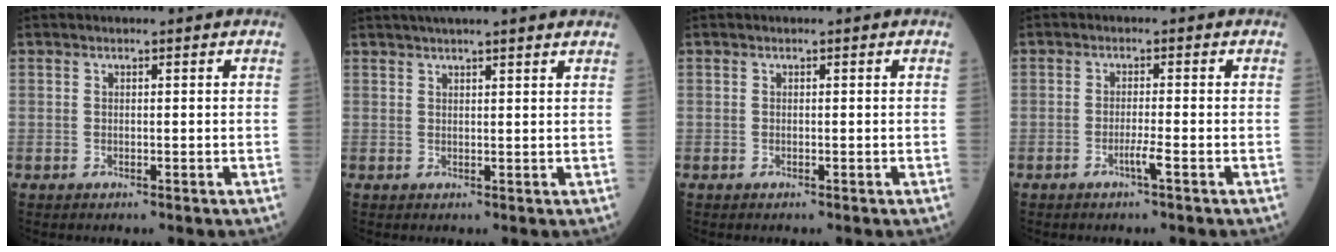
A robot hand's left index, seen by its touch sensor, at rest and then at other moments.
{"total": 9.3, "force": [7.9, 0.4, 4.8], "torque": [-0.068, 0.034, 0.096]}
{"total": 0.0}
{"total": 2.0, "force": [-1.1, -0.4, 1.6], "torque": [-0.032, -0.002, -0.022]}